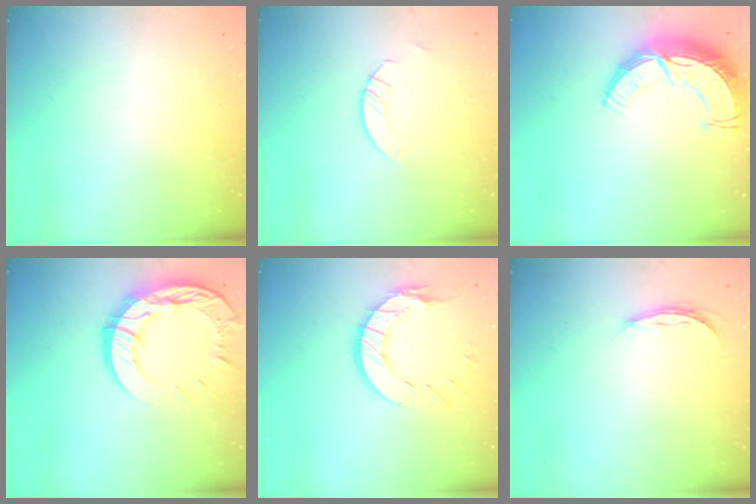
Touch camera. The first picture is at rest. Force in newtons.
{"total": 3.0, "press": 3.0, "slide": 0.3}
{"total": 13.4, "press": 13.4, "slide": 1.0}
{"total": 15.9, "press": 15.8, "slide": 1.4}
{"total": 11.5, "press": 11.4, "slide": 1.2}
{"total": 4.2, "press": 4.1, "slide": 0.5}